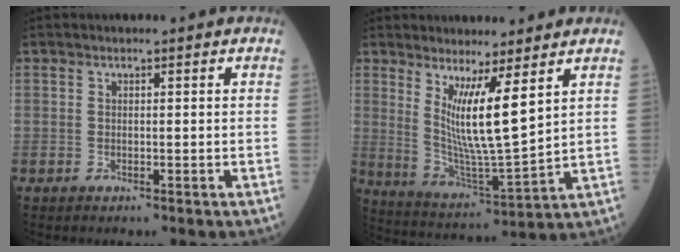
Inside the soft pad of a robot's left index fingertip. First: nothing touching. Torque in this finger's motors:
{"motor_torque": [1.37, -0.77, 0.73, 0.21]}